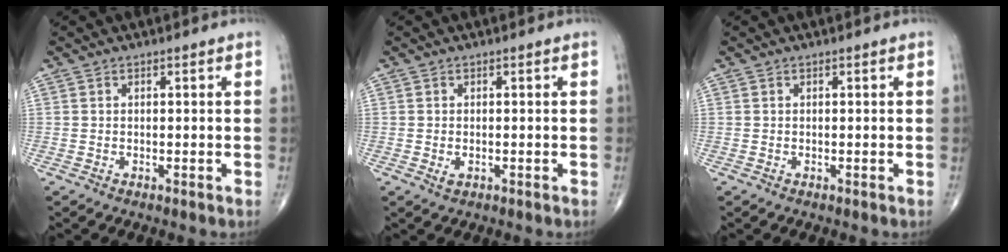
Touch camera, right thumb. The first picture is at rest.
{"total": 1.2, "force": [-0.2, 0.8, 0.9], "torque": [-0.014, 0.000, -0.001]}
{"total": 0.0}